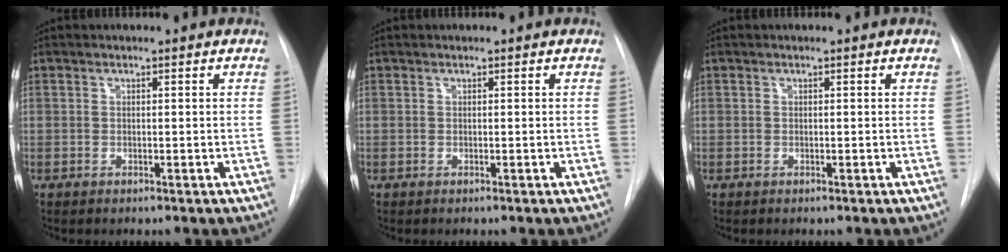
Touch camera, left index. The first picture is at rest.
{"total": 0.0}
{"total": 0.0}